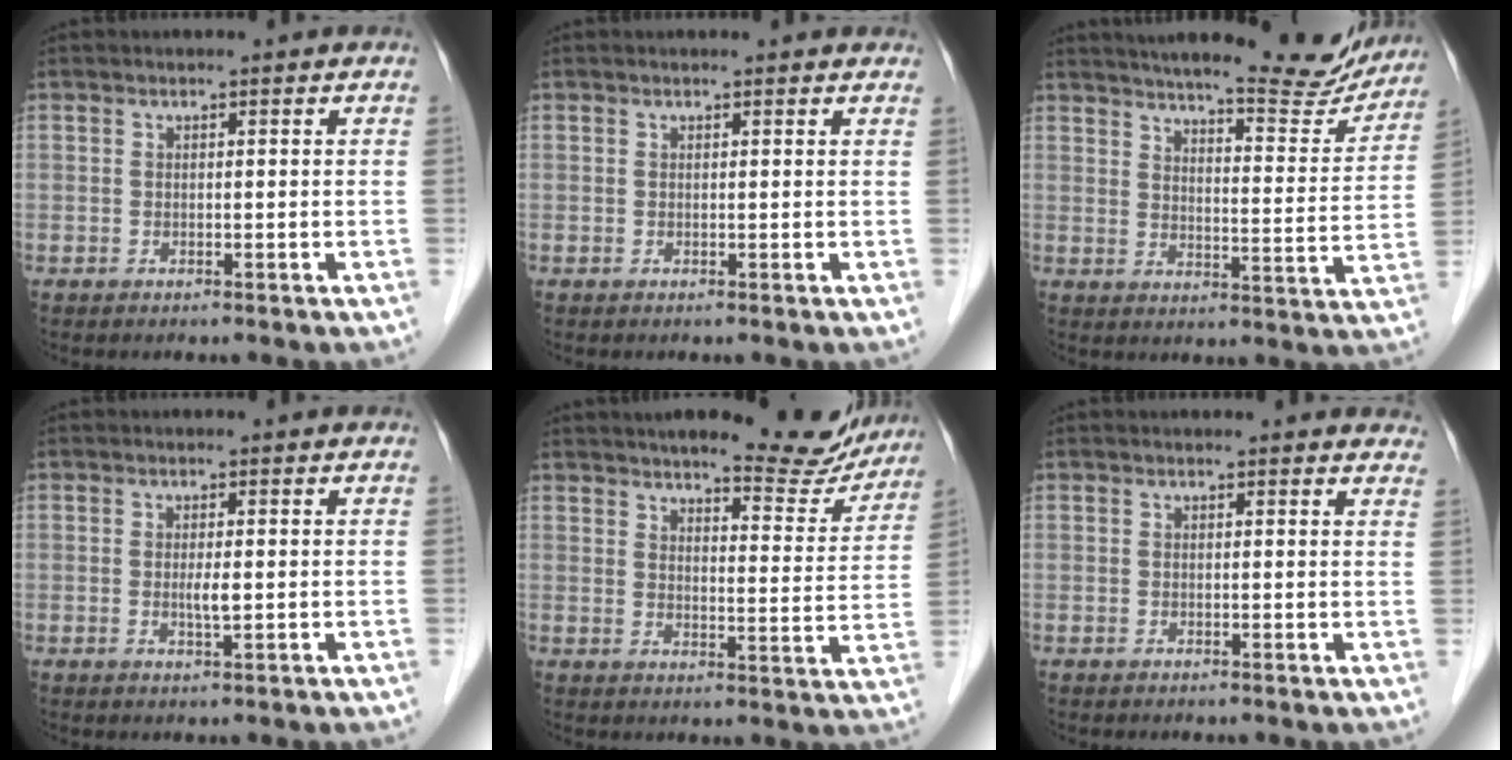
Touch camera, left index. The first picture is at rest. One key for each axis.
{"total": 2.3, "fx": 2.1, "fy": 0.6, "fz": 0.8, "tx": -0.013, "ty": 0.007, "tz": 0.013}
{"total": 19.6, "fx": 17.9, "fy": 2.5, "fz": 7.5, "tx": -0.102, "ty": -0.045, "tz": 0.220}
{"total": 1.9, "fx": -0.2, "fy": 0.3, "fz": 1.9, "tx": -0.038, "ty": -0.006, "tz": -0.002}
{"total": 12.6, "fx": 11.5, "fy": 2.4, "fz": 4.5, "tx": -0.043, "ty": -0.024, "tz": 0.134}
{"total": 6.2, "fx": 5.8, "fy": 1.5, "fz": 1.6, "tx": 0.001, "ty": -0.002, "tz": 0.039}